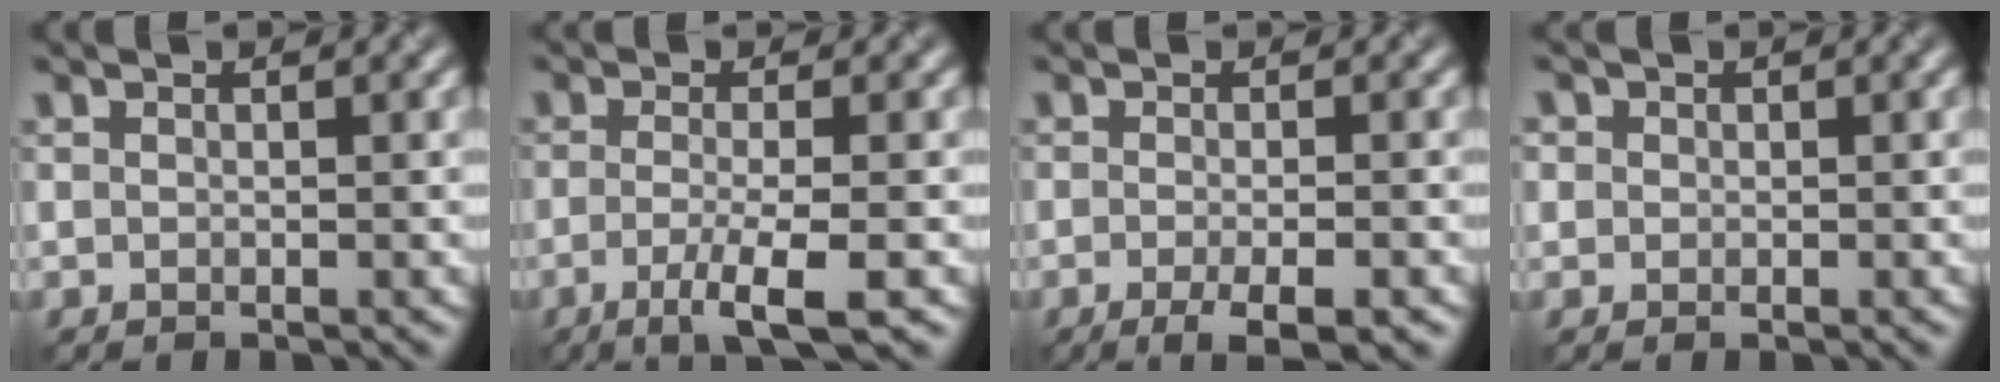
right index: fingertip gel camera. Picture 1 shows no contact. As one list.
[{"total": 4.3, "force": [-2.2, 0.6, 3.6], "torque": [-0.068, -0.003, -0.037]}, {"total": 3.9, "force": [-2.2, 0.7, 3.1], "torque": [-0.047, 0.001, -0.023]}, {"total": 0.5, "force": [0.0, 0.4, -0.4], "torque": [0.005, 0.005, 0.004]}]